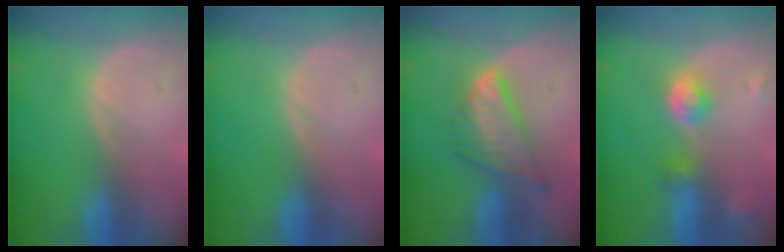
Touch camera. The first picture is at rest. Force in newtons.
{"total": 0.0}
{"total": 8.1, "press": 6.8, "slide": 4.3}
{"total": 4.5, "press": 4.1, "slide": 1.8}